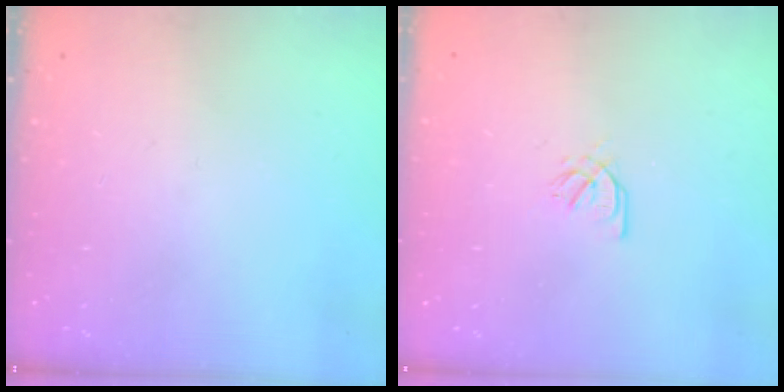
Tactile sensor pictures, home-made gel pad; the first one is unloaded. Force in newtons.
{"total": 1.6, "press": 1.5, "slide": 0.3}